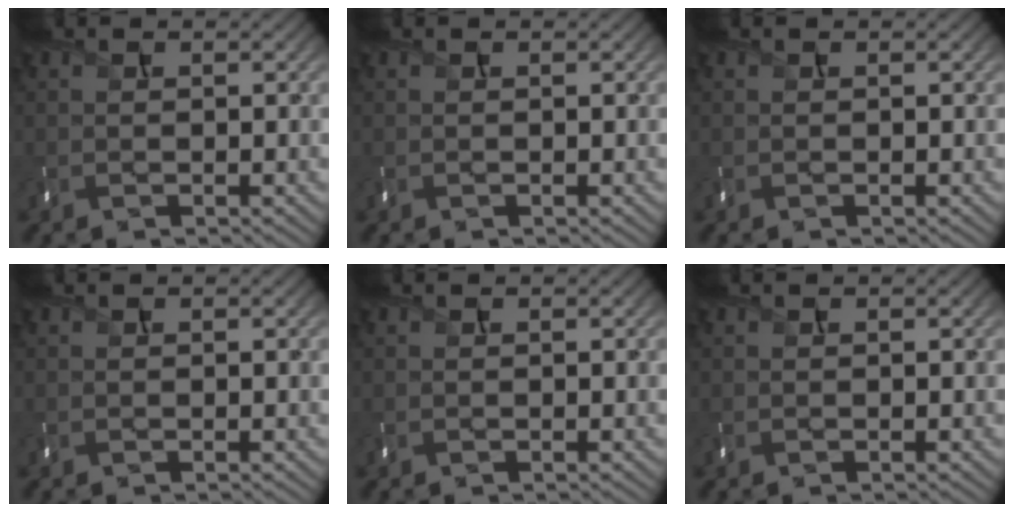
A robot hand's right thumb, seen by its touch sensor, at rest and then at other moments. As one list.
[{"total": 0.0}, {"total": 0.0}, {"total": 0.0}, {"total": 0.0}, {"total": 0.0}]